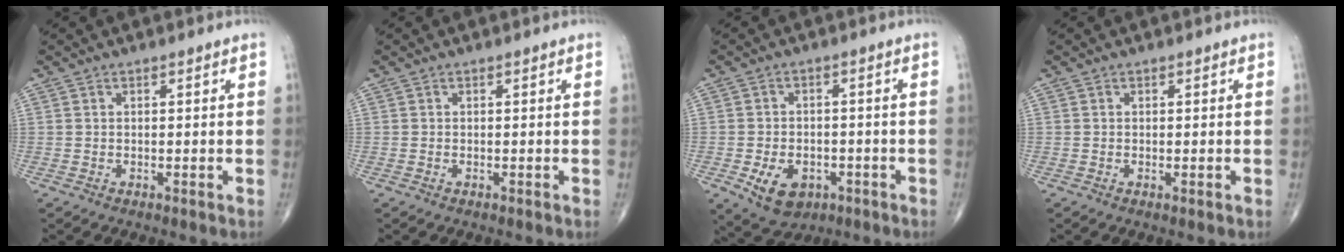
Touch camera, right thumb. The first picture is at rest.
{"total": 0.0}
{"total": 8.4, "force": [-3.3, 5.9, 5.0], "torque": [-0.069, 0.013, -0.041]}
{"total": 0.5, "force": [-0.1, 0.1, 0.5], "torque": [-0.010, -0.003, -0.002]}